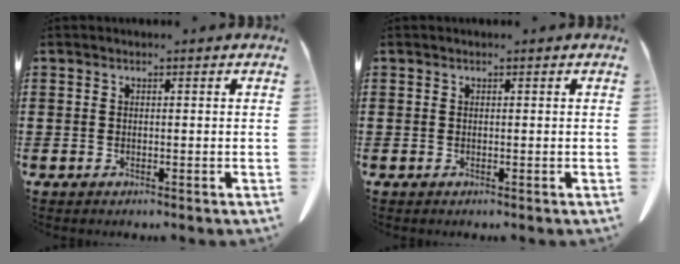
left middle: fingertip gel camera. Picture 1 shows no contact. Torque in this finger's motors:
{"motor_torque": [0.00, 0.00, 0.00, -0.01]}